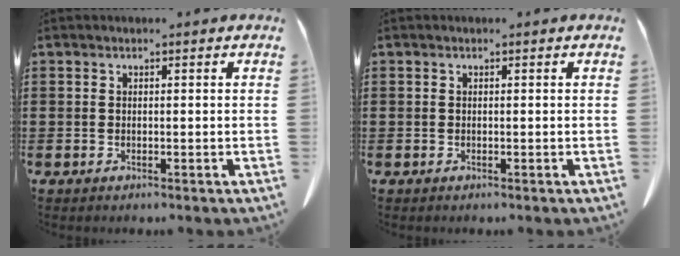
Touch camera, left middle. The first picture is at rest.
{"total": 0.0}